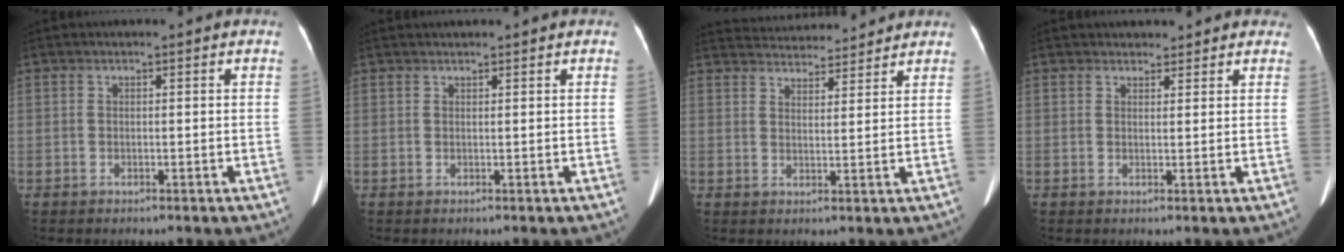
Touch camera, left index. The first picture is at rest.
{"total": 3.4, "force": [3.2, 0.1, 1.3], "torque": [-0.014, 0.020, 0.038]}
{"total": 11.5, "force": [11.0, 1.8, 2.5], "torque": [-0.035, 0.017, 0.155]}
{"total": 4.9, "force": [4.4, 2.0, 0.9], "torque": [0.008, 0.005, 0.045]}